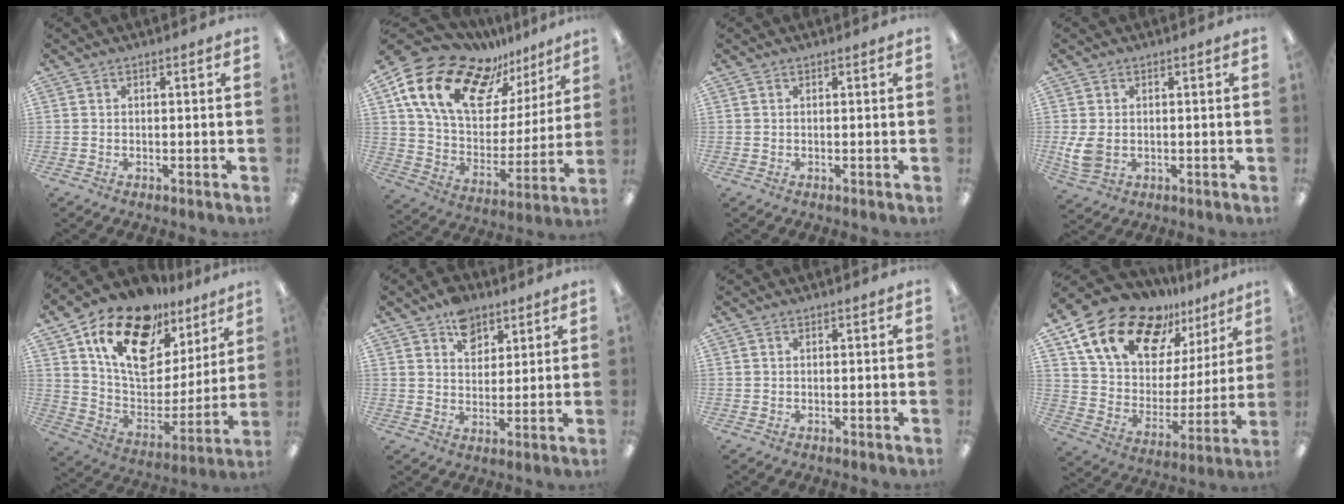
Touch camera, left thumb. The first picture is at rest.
{"total": 20.3, "force": [13.2, 11.2, 10.5], "torque": [-0.200, -0.076, 0.240]}
{"total": 0.0}
{"total": 5.7, "force": [0.0, 4.3, 3.7], "torque": [-0.068, -0.005, 0.000]}
{"total": 20.6, "force": [13.6, 11.3, 10.5], "torque": [-0.181, -0.078, 0.244]}
{"total": 8.0, "force": [5.3, 5.2, 3.0], "torque": [-0.031, -0.023, 0.091]}
{"total": 0.0}
{"total": 18.7, "force": [13.6, 9.7, 8.5], "torque": [-0.170, -0.083, 0.250]}